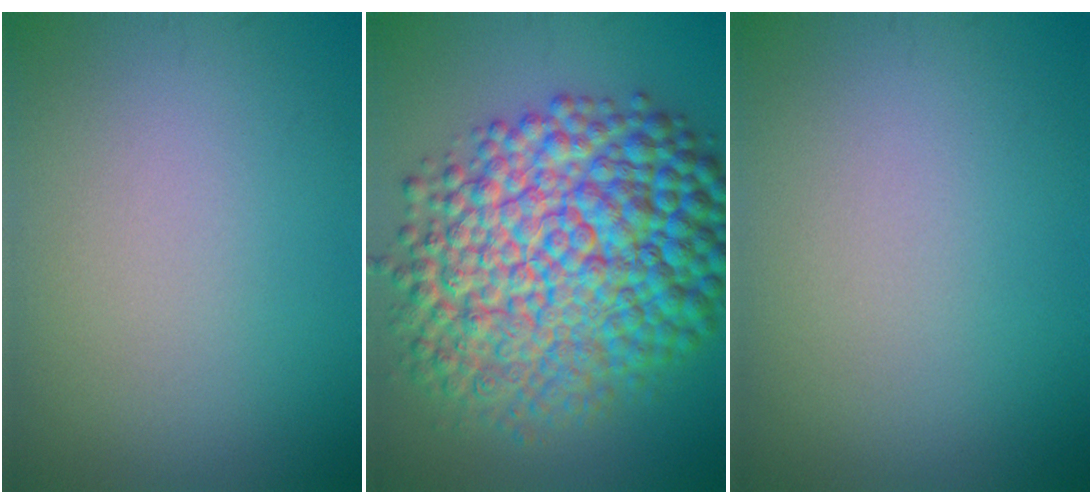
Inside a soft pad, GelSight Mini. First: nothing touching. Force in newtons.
{"total": 14.6, "press": 14.6, "slide": 0.0}
{"total": 0.0}